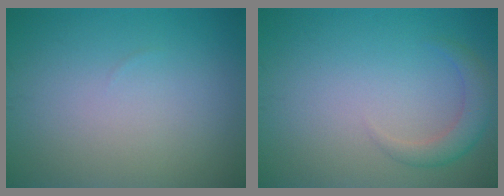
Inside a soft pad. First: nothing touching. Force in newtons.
{"total": 2.4, "press": 2.4, "slide": 0.4}